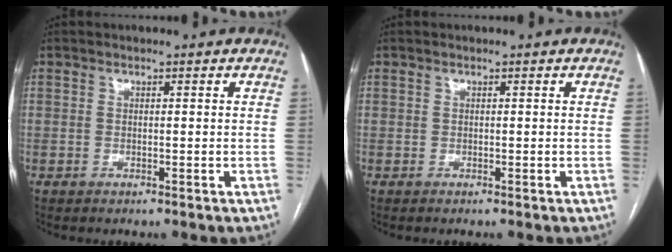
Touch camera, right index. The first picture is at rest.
{"total": 0.0}